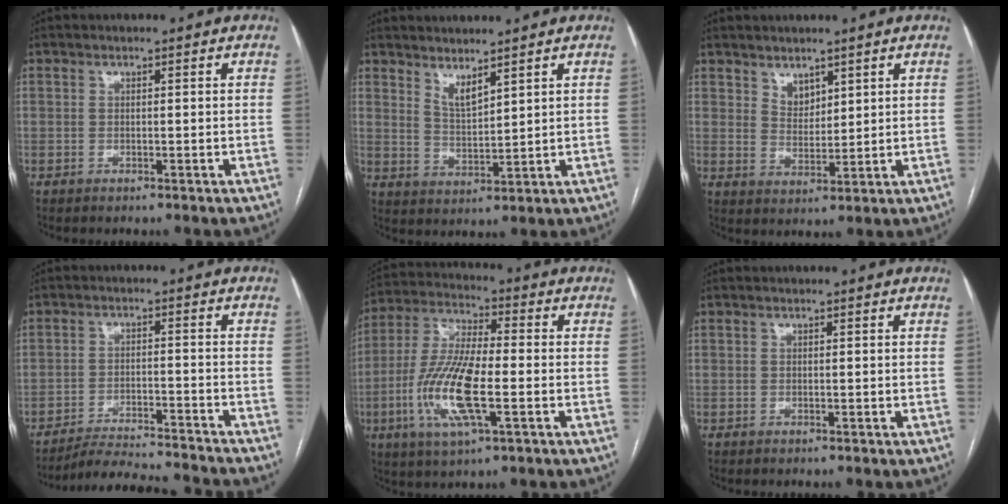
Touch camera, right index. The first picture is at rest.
{"total": 3.7, "force": [3.0, 0.6, 2.0], "torque": [-0.041, -0.016, 0.064]}
{"total": 3.6, "force": [2.6, 2.0, 1.4], "torque": [-0.024, -0.004, 0.056]}
{"total": 12.0, "force": [-11.7, 0.0, 2.7], "torque": [-0.034, -0.005, -0.173]}
{"total": 13.6, "force": [-3.7, 2.9, 12.8], "torque": [-0.273, -0.008, -0.070]}
{"total": 0.0}